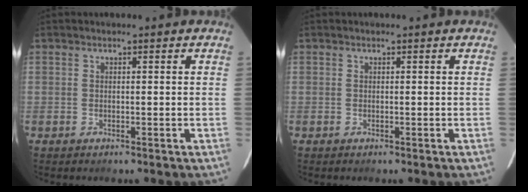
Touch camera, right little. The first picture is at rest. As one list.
[{"total": 0.0}]